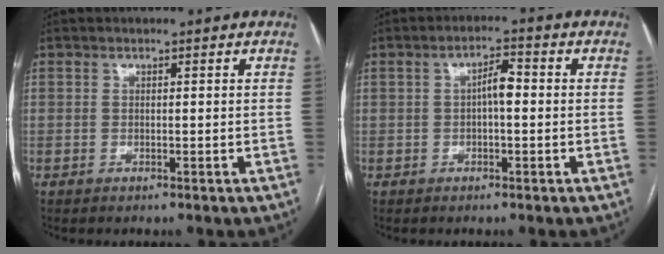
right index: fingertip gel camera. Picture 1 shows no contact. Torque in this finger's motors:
{"motor_torque": [0.58, 0.05, 0.29, 0.06]}